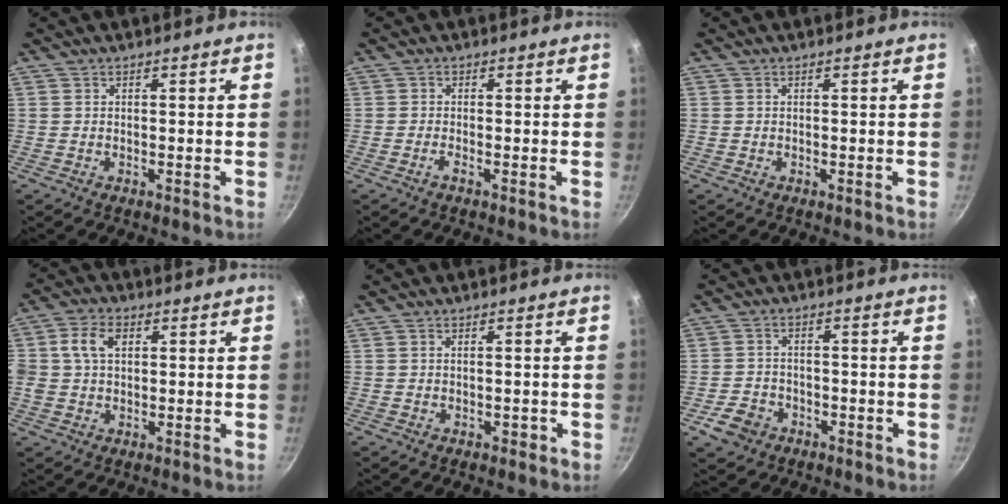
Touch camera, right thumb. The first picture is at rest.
{"total": 1.1, "force": [-0.7, 0.3, 0.9], "torque": [-0.022, 0.005, -0.019]}
{"total": 0.0}
{"total": 6.6, "force": [1.5, 4.7, 4.4], "torque": [-0.075, 0.008, 0.021]}
{"total": 1.2, "force": [-0.4, 0.7, 0.9], "torque": [-0.009, 0.003, -0.005]}
{"total": 4.9, "force": [-2.6, 3.8, 1.9], "torque": [-0.031, 0.026, -0.040]}